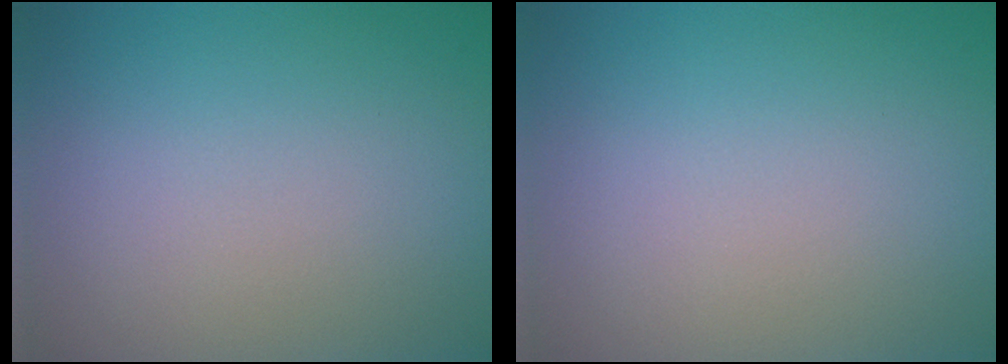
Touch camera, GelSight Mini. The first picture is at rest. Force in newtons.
{"total": 0.0}